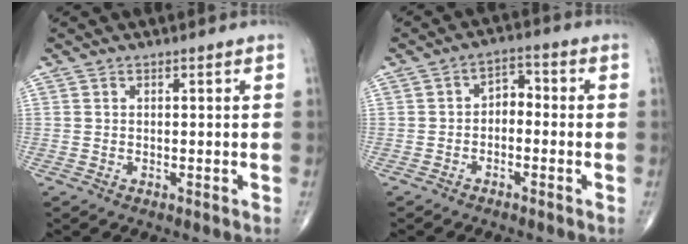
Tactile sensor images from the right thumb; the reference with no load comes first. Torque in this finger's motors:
{"motor_torque": [-0.08, -0.03, 0.17, 0.17, 0.06]}